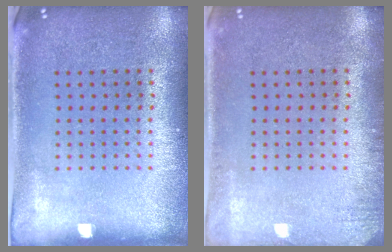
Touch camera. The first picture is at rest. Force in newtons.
{"total": 1.4, "press": 1.4, "slide": 0.2}